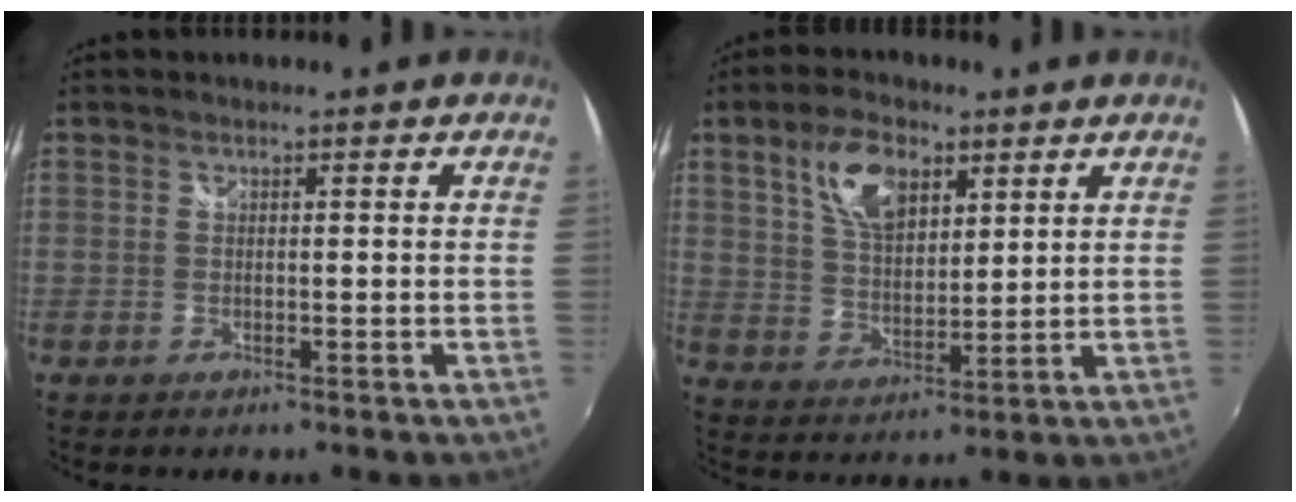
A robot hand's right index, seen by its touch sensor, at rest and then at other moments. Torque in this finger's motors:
{"motor_torque": [0.28, 0.44, 0.51, 0.12]}